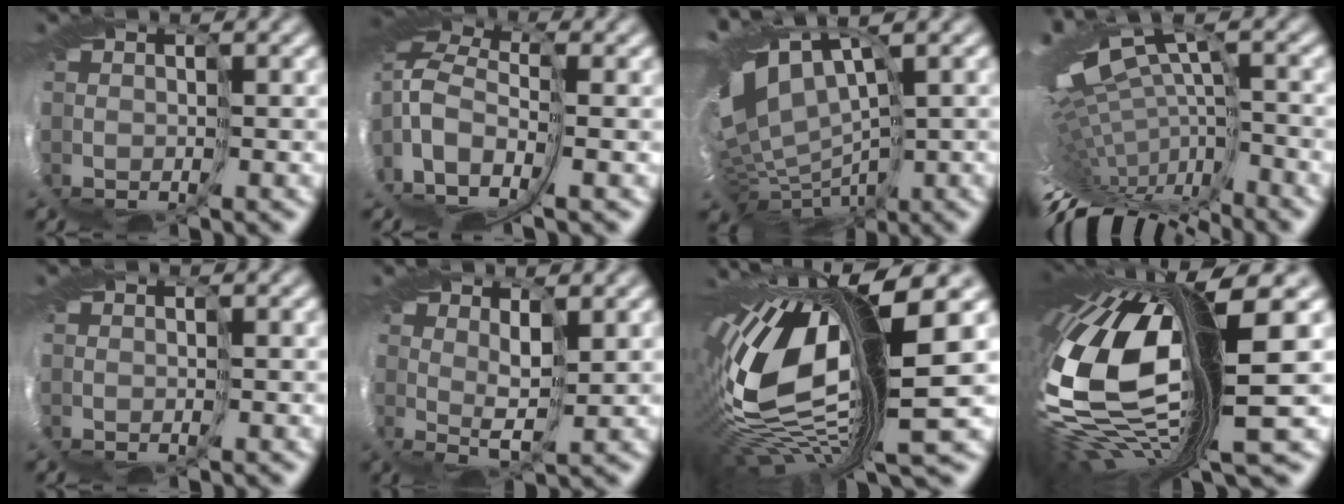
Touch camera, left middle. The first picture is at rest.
{"total": 10.1, "force": [-1.8, 6.3, 7.7], "torque": [-0.181, -0.001, -0.017]}
{"total": 9.0, "force": [2.0, 4.6, 7.4], "torque": [-0.146, -0.005, 0.071]}
{"total": 10.9, "force": [-3.1, 3.5, 9.8], "torque": [-0.209, -0.018, -0.019]}
{"total": 0.0}
{"total": 1.8, "force": [1.3, -1.3, 0.1], "torque": [-0.024, 0.000, 0.018]}
{"total": 11.5, "force": [1.9, 3.5, 10.8], "torque": [-0.258, -0.004, 0.041]}
{"total": 13.4, "force": [0.5, 4.5, 12.7], "torque": [-0.295, -0.052, 0.023]}